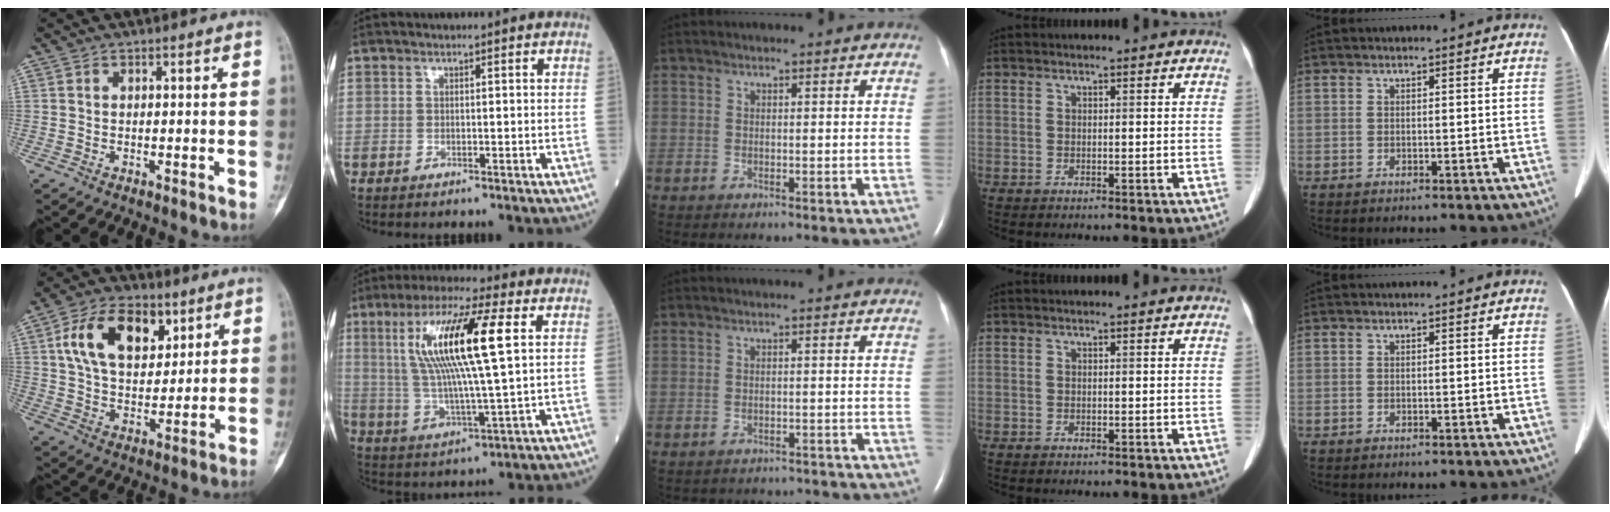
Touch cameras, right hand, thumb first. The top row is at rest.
{"thumb": {"total": 15.3, "force": [6.0, 9.3, 10.5], "torque": [-0.149, -0.014, 0.110]}, "index": {"total": 16.1, "force": [4.3, 1.2, 15.5], "torque": [-0.310, 0.013, 0.072]}, "middle": {"total": 7.5, "force": [-7.0, 2.4, 0.7], "torque": [-0.013, 0.008, -0.073]}}